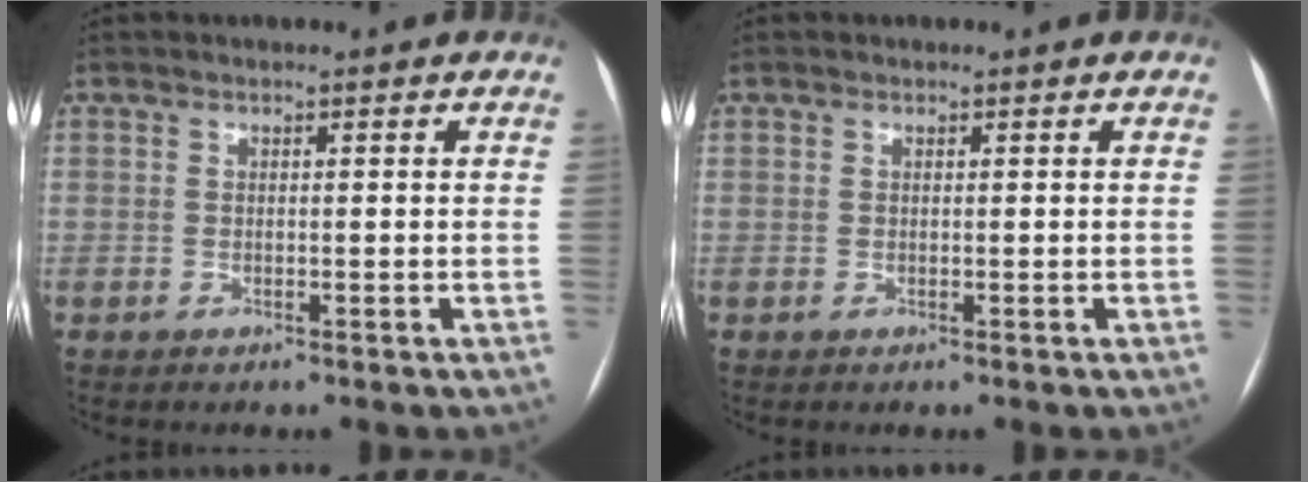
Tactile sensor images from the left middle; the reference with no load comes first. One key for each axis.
{"total": 0.0}